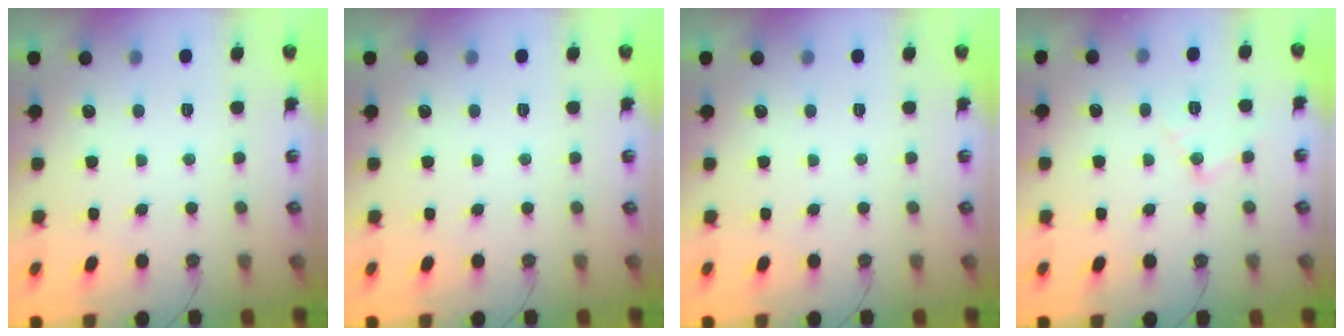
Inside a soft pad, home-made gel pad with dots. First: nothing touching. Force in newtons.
{"total": 0.0}
{"total": 0.0}
{"total": 10.2, "press": 10.2, "slide": 0.7}